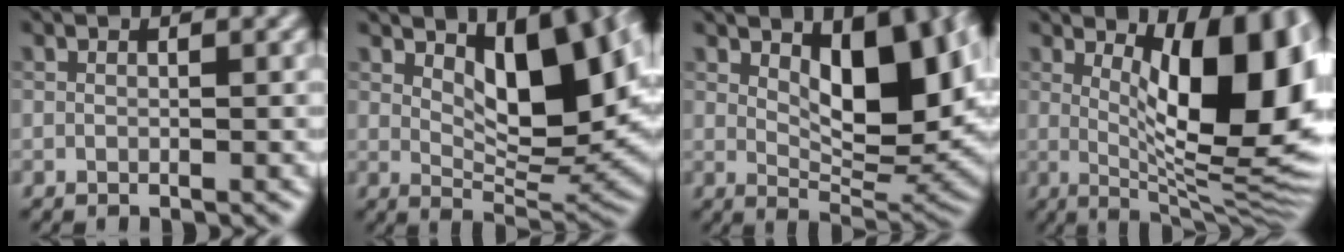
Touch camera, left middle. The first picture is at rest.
{"total": 9.1, "force": [3.0, 3.9, 7.6], "torque": [-0.116, -0.013, 0.052]}
{"total": 8.9, "force": [2.7, 4.0, 7.5], "torque": [-0.113, -0.015, 0.049]}
{"total": 12.7, "force": [2.4, 4.1, 11.8], "torque": [-0.144, -0.005, 0.036]}